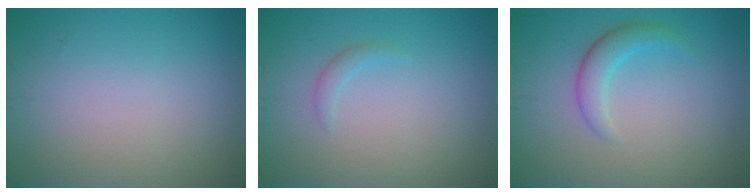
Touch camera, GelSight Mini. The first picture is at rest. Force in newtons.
{"total": 0.9, "press": 0.9, "slide": 0.1}
{"total": 2.4, "press": 2.4, "slide": 0.1}